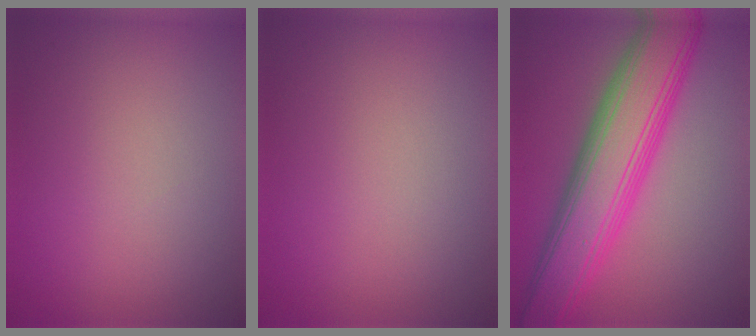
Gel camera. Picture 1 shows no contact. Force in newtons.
{"total": 0.0}
{"total": 9.0, "press": 9.0, "slide": 0.2}